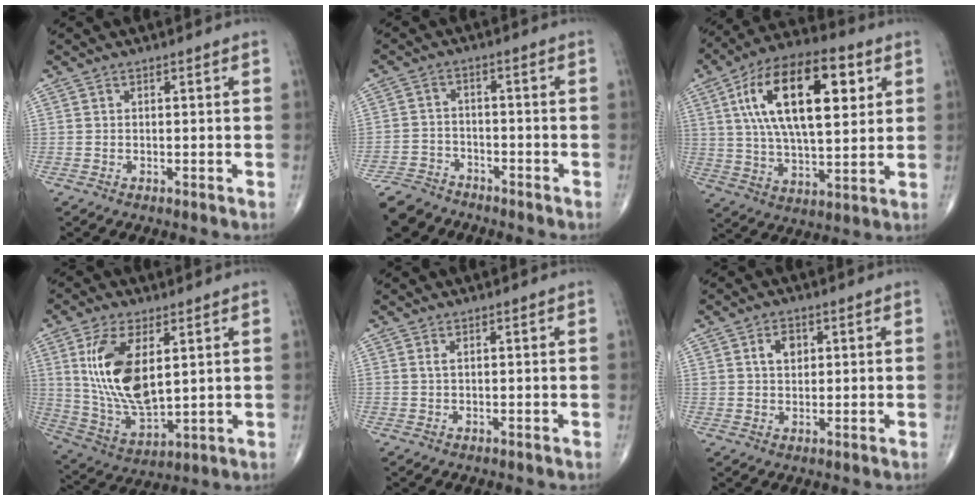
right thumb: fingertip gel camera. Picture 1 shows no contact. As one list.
[{"total": 7.6, "force": [-6.6, 3.7, 0.9], "torque": [-0.016, 0.026, -0.124]}, {"total": 22.5, "force": [6.8, 10.1, 19.0], "torque": [-0.315, -0.003, 0.108]}, {"total": 15.9, "force": [4.2, 7.5, 13.4], "torque": [-0.257, -0.023, 0.092]}, {"total": 0.7, "force": [0.3, 0.2, 0.6], "torque": [-0.014, 0.003, 0.008]}, {"total": 3.9, "force": [1.4, 2.7, 2.5], "torque": [-0.027, -0.004, 0.025]}]